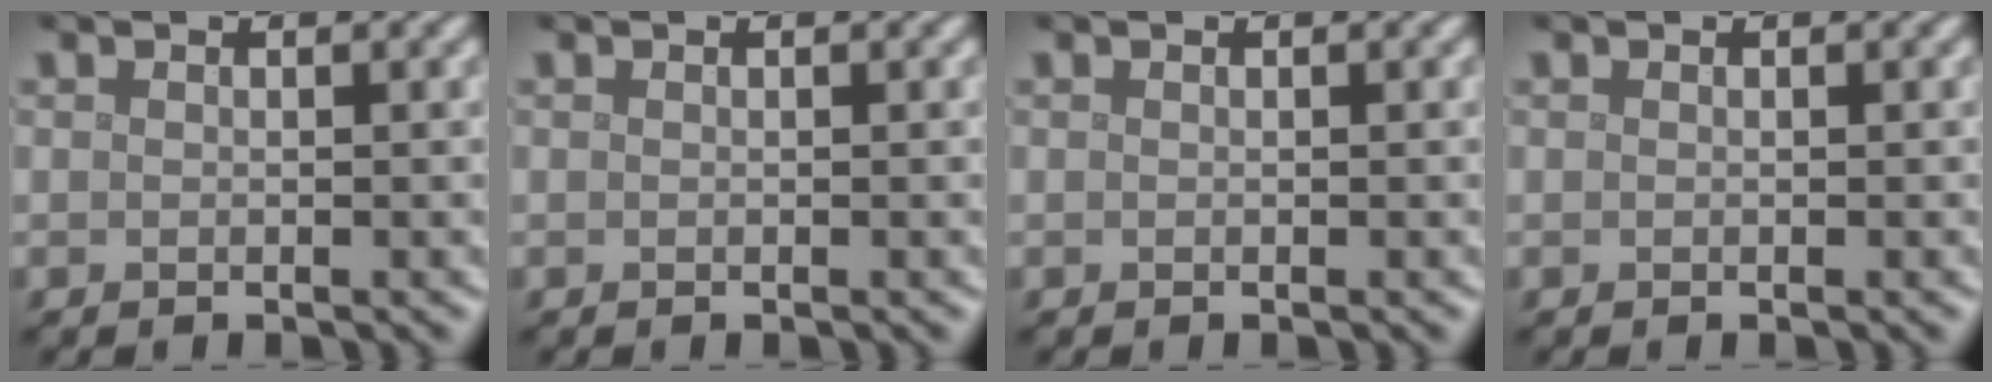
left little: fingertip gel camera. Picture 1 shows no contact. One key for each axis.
{"total": 0.0}
{"total": 0.0}
{"total": 0.0}